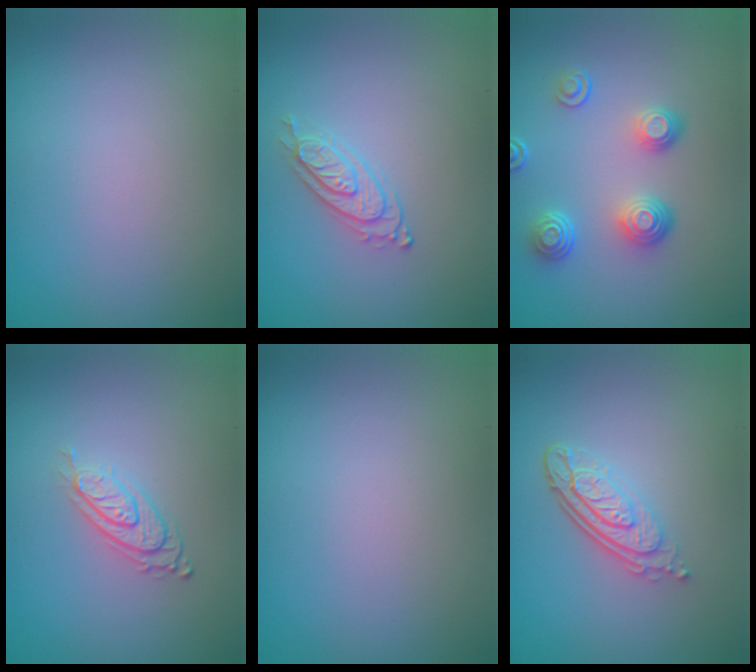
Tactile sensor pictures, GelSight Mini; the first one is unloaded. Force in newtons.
{"total": 2.2, "press": 2.1, "slide": 0.7}
{"total": 3.6, "press": 2.9, "slide": 2.2}
{"total": 2.9, "press": 1.9, "slide": 2.1}
{"total": 0.0}
{"total": 4.3, "press": 3.0, "slide": 3.1}